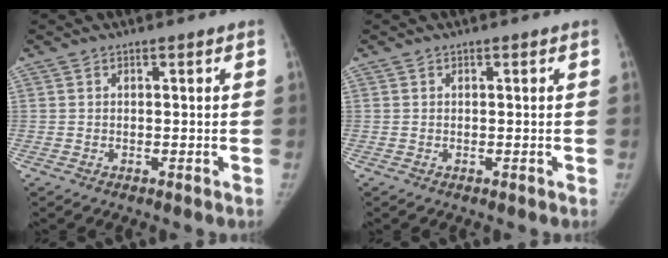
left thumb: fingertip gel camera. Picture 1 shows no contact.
{"total": 0.0}